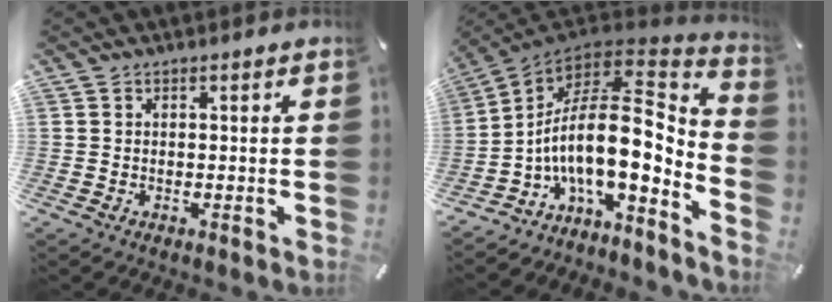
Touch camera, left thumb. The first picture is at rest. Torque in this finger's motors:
{"motor_torque": [-0.46, 3.21, 1.91, 0.85, 0.33]}